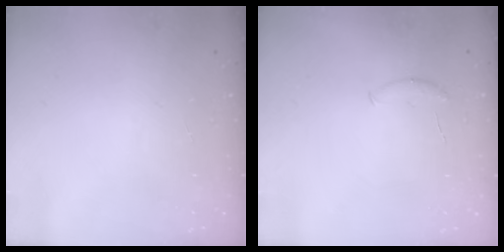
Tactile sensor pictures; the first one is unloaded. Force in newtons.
{"total": 4.7, "press": 4.6, "slide": 0.7}